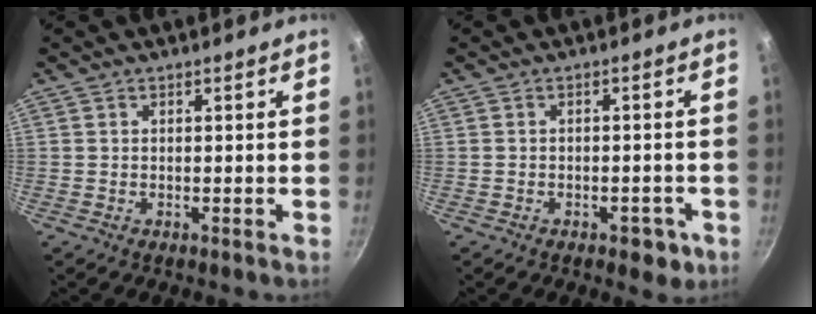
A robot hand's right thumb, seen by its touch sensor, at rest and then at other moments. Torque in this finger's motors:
{"motor_torque": [-0.07, 0.15, -0.20, 0.01, 0.08]}